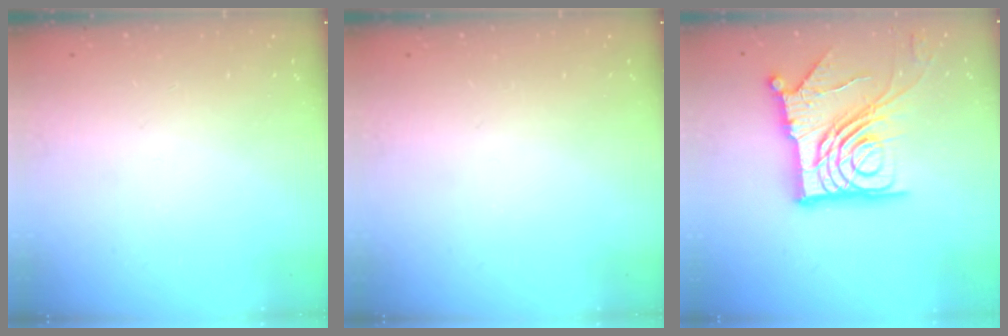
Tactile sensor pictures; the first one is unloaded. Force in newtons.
{"total": 0.0}
{"total": 20.3, "press": 20.2, "slide": 2.3}